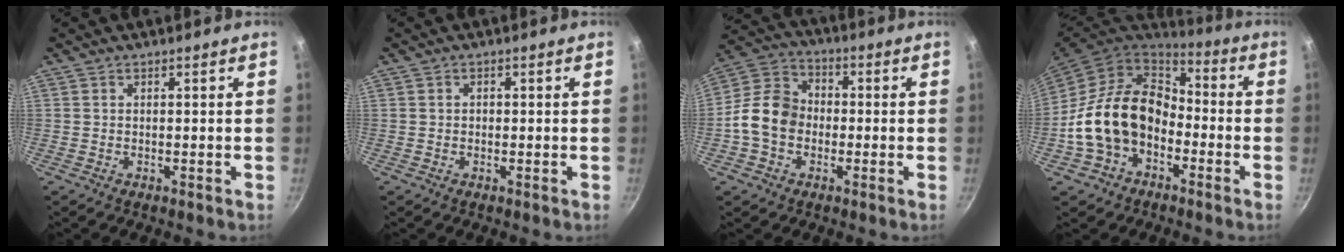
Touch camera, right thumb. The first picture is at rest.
{"total": 0.8, "force": [0.0, 0.7, 0.4], "torque": [-0.003, 0.005, -0.001]}
{"total": 11.4, "force": [-1.9, 9.1, 6.7], "torque": [-0.093, 0.031, -0.056]}
{"total": 17.3, "force": [-4.0, 12.8, 11.0], "torque": [-0.169, 0.056, -0.078]}